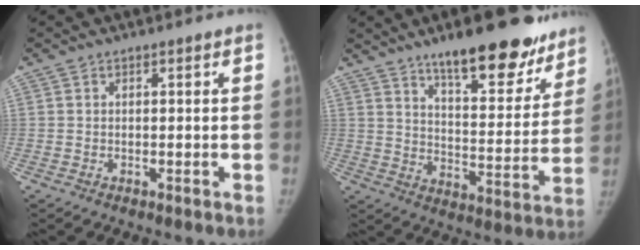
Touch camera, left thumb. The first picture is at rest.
{"total": 20.2, "force": [14.3, 6.8, 12.4], "torque": [-0.120, -0.081, 0.211]}